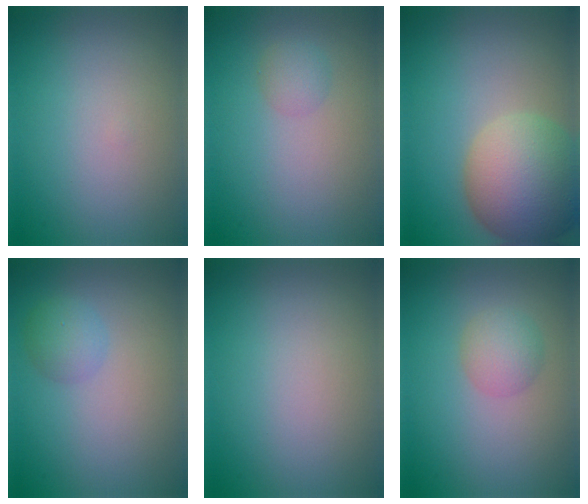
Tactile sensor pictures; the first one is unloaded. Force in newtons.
{"total": 1.4, "press": 1.4, "slide": 0.0}
{"total": 9.6, "press": 9.6, "slide": 0.6}
{"total": 1.9, "press": 1.9, "slide": 0.1}
{"total": 0.0}
{"total": 2.3, "press": 2.3, "slide": 0.0}